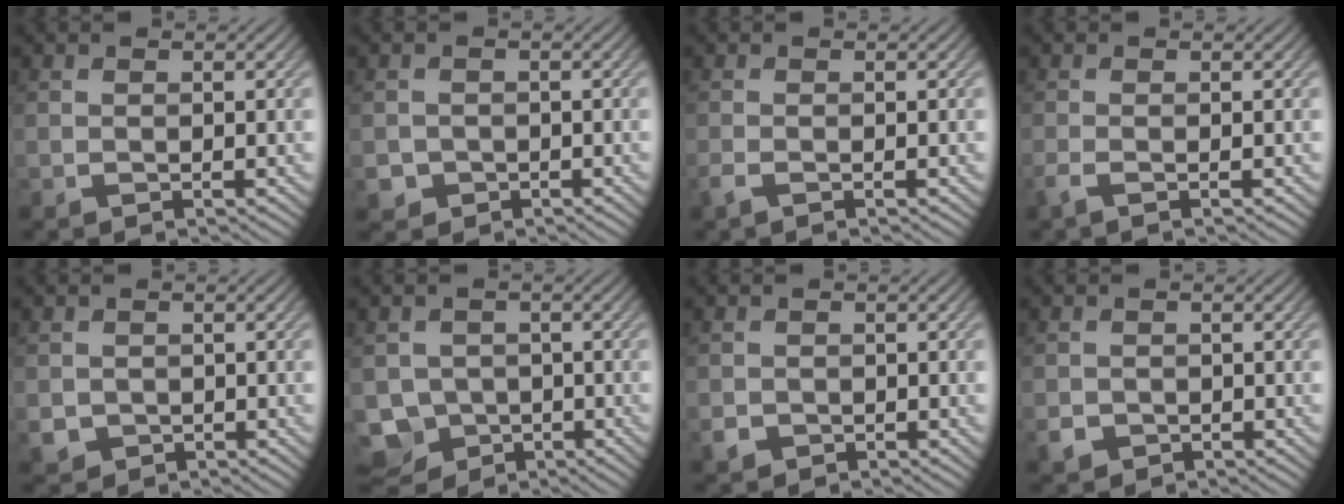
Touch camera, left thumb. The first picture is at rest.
{"total": 2.1, "force": [-0.9, 1.8, 0.3], "torque": [-0.003, -0.007, -0.020]}
{"total": 1.1, "force": [-0.7, 0.2, 0.8], "torque": [-0.021, -0.002, -0.018]}
{"total": 1.2, "force": [-0.7, 0.0, 1.0], "torque": [-0.026, -0.003, -0.021]}
{"total": 2.3, "force": [-0.5, 2.1, 0.5], "torque": [-0.020, -0.015, -0.009]}
{"total": 6.5, "force": [-2.7, 5.6, 1.9], "torque": [-0.051, -0.020, -0.055]}
{"total": 1.7, "force": [-0.8, 1.4, 0.5], "torque": [-0.010, -0.008, -0.017]}
{"total": 2.1, "force": [-0.9, 1.7, 0.6], "torque": [-0.013, -0.009, -0.020]}